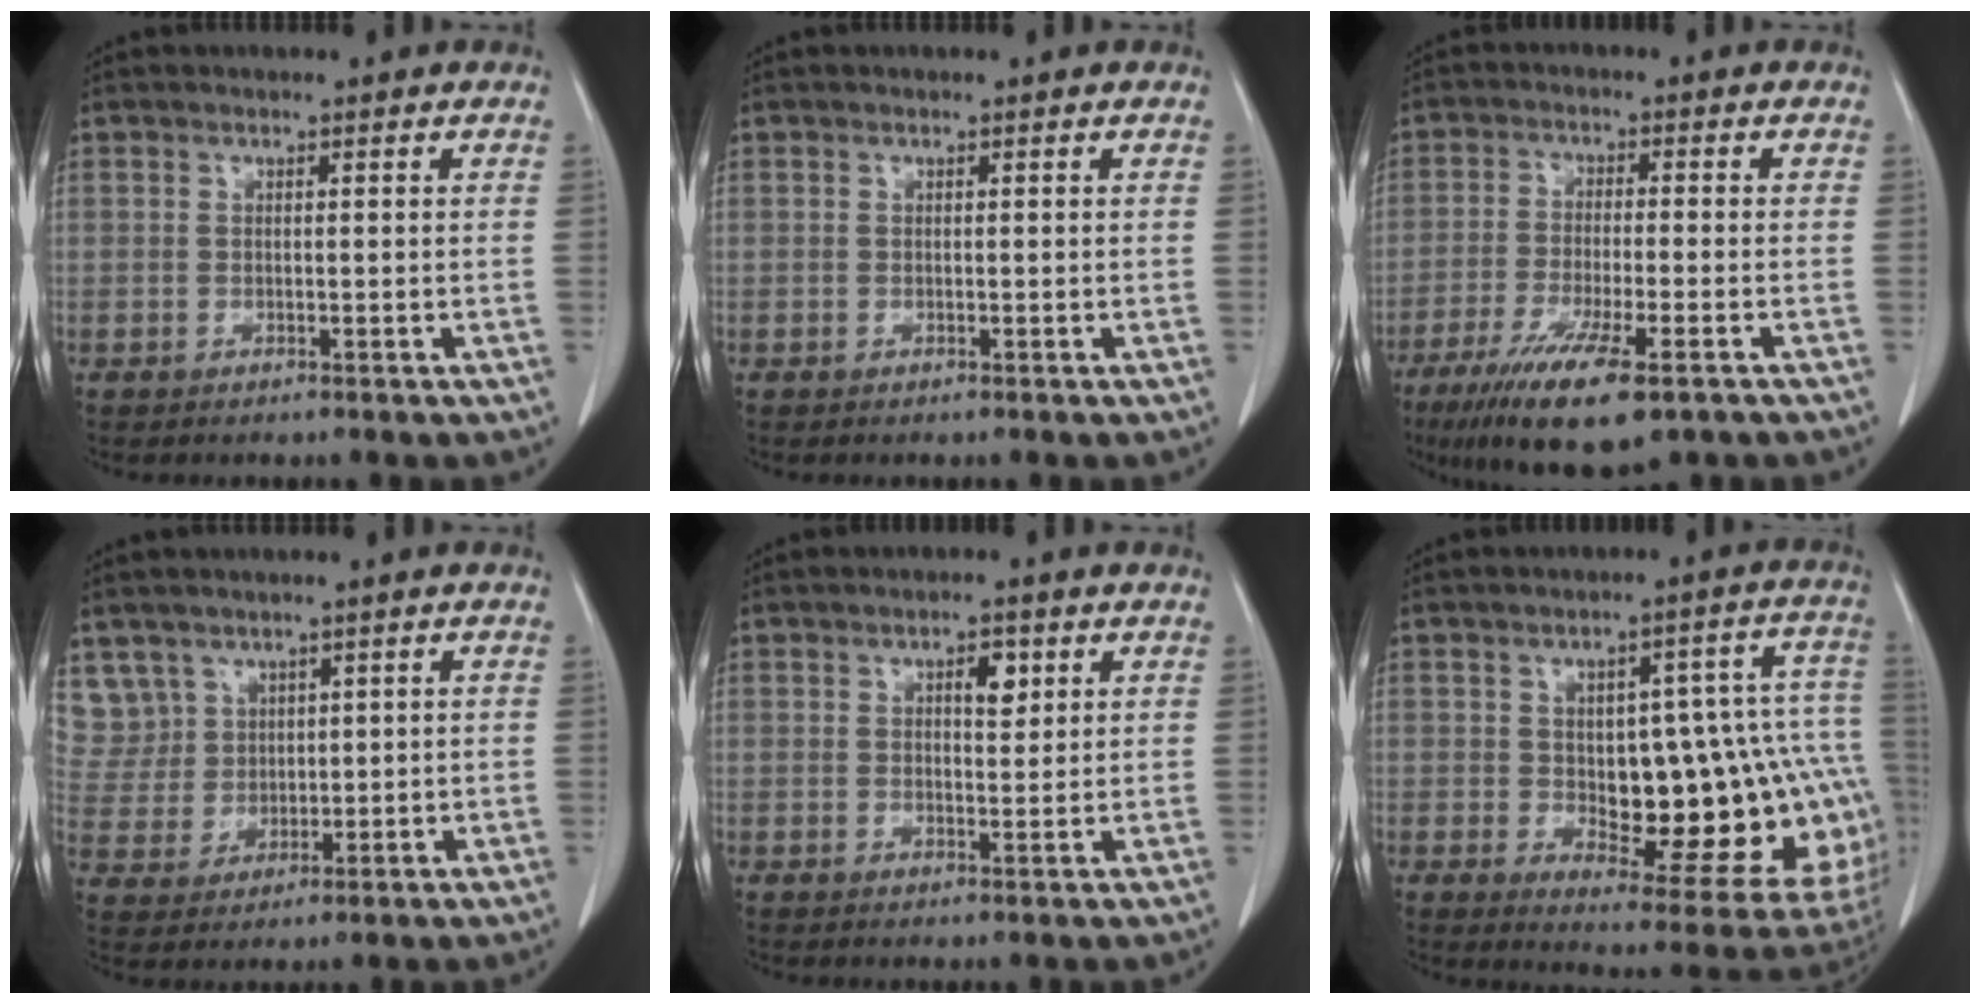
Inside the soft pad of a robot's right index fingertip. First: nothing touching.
{"total": 0.0}
{"total": 12.7, "force": [-7.9, 2.1, 9.7], "torque": [-0.172, -0.033, -0.127]}
{"total": 8.1, "force": [4.7, 6.6, 0.0], "torque": [-0.005, 0.019, 0.111]}
{"total": 3.1, "force": [1.3, 1.2, 2.6], "torque": [-0.039, -0.001, 0.021]}
{"total": 23.1, "force": [-1.9, 8.3, 21.4], "torque": [-0.195, 0.039, 0.004]}